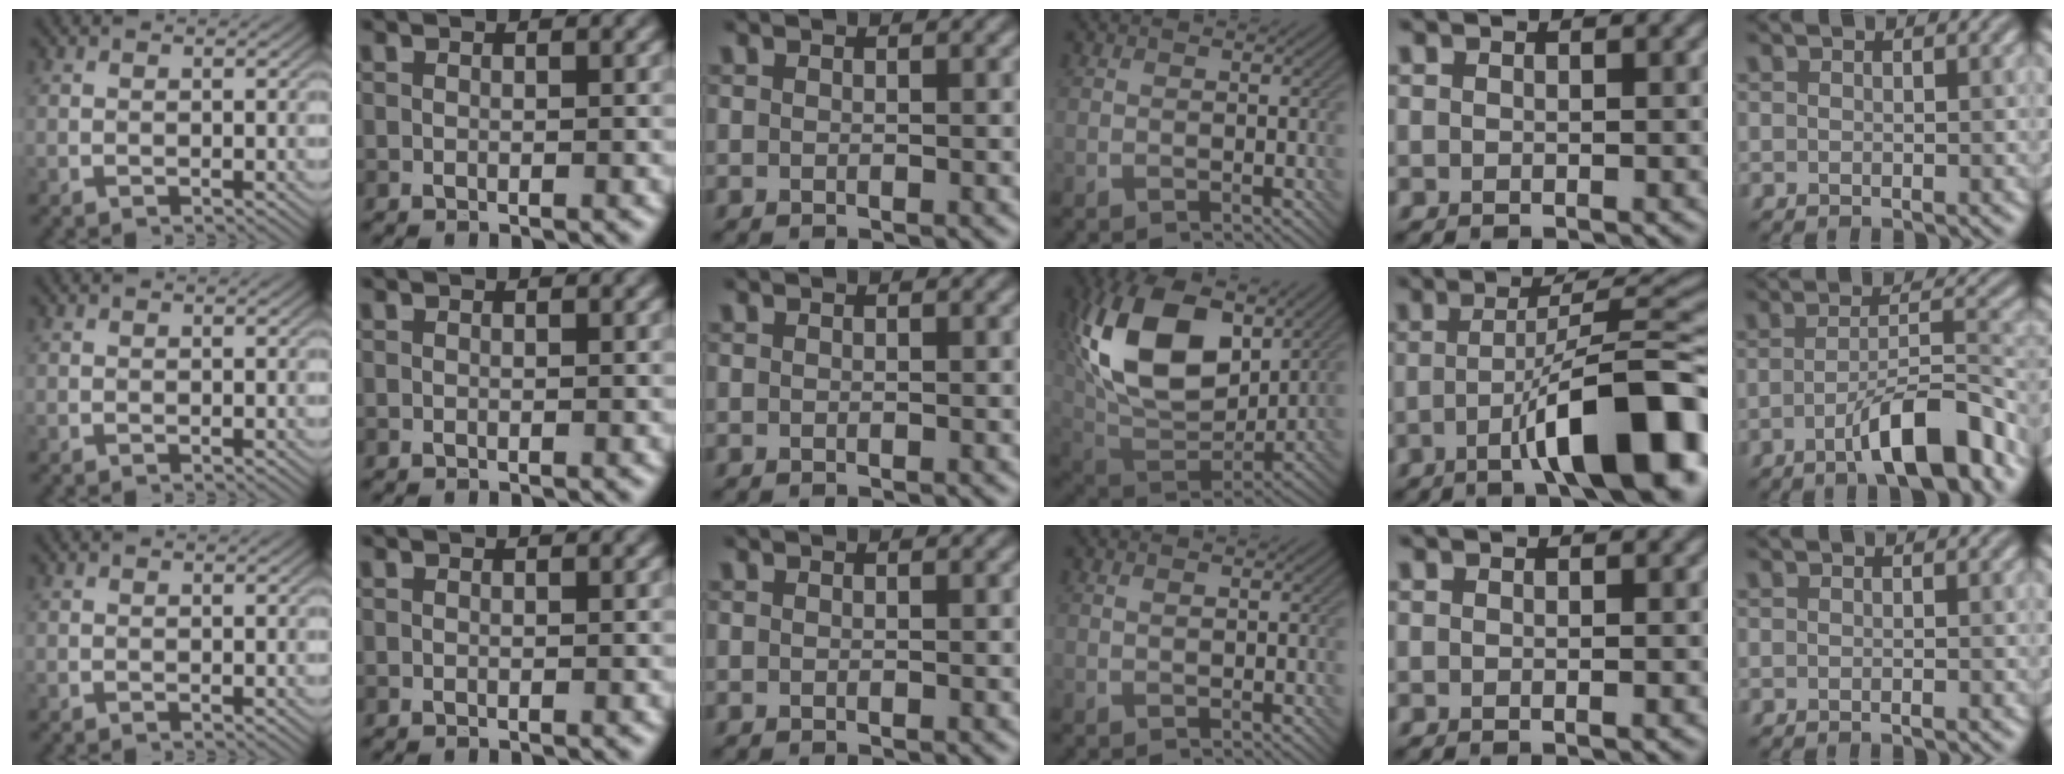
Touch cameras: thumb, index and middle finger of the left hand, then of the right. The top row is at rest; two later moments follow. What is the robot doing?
{"motion": "insert", "object": "bottle cap"}